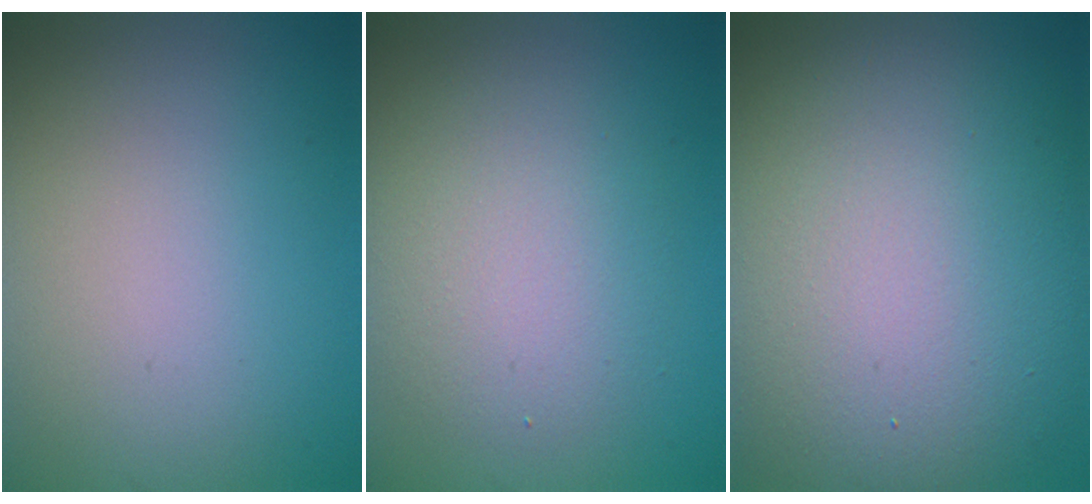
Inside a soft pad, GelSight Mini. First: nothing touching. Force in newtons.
{"total": 4.1, "press": 4.1, "slide": 0.1}
{"total": 15.3, "press": 15.3, "slide": 1.2}